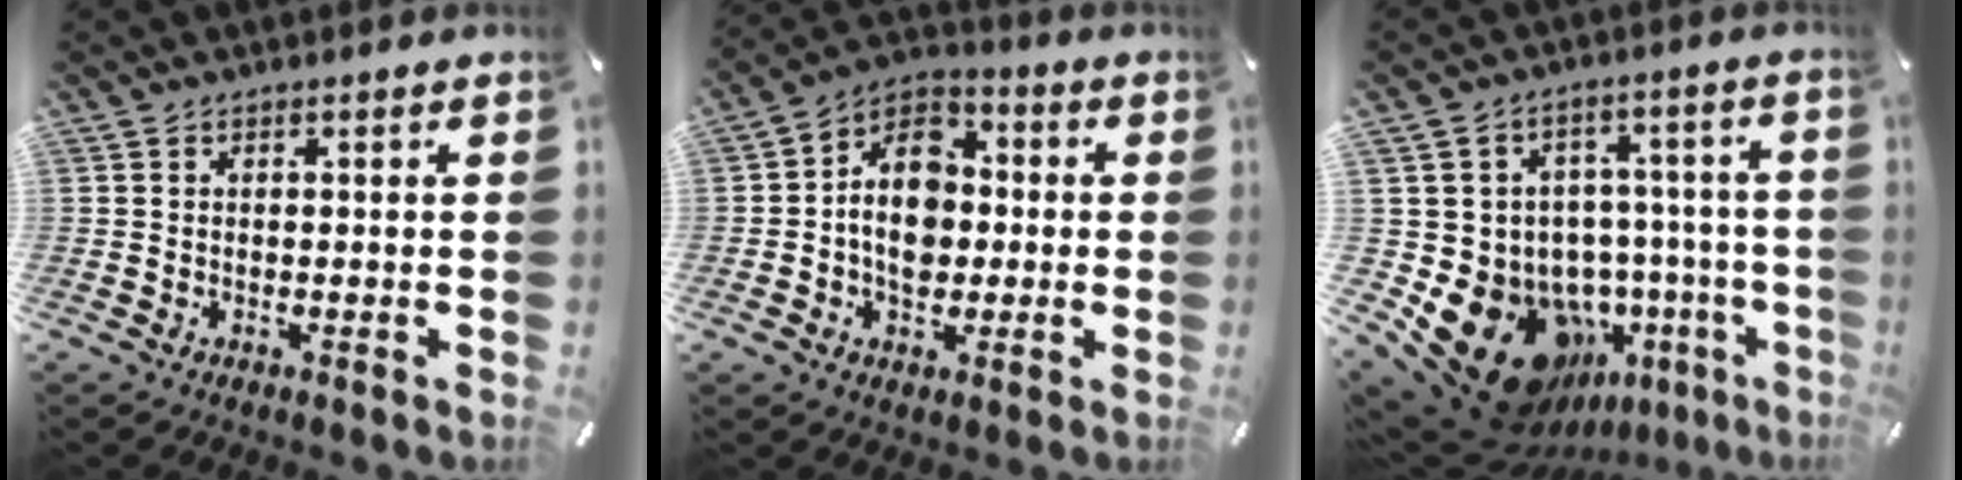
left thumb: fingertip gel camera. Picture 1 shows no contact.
{"total": 11.7, "force": [-1.2, 9.2, 7.2], "torque": [-0.137, 0.012, -0.024]}
{"total": 19.9, "force": [-9.9, 13.3, 11.0], "torque": [-0.178, 0.046, -0.137]}